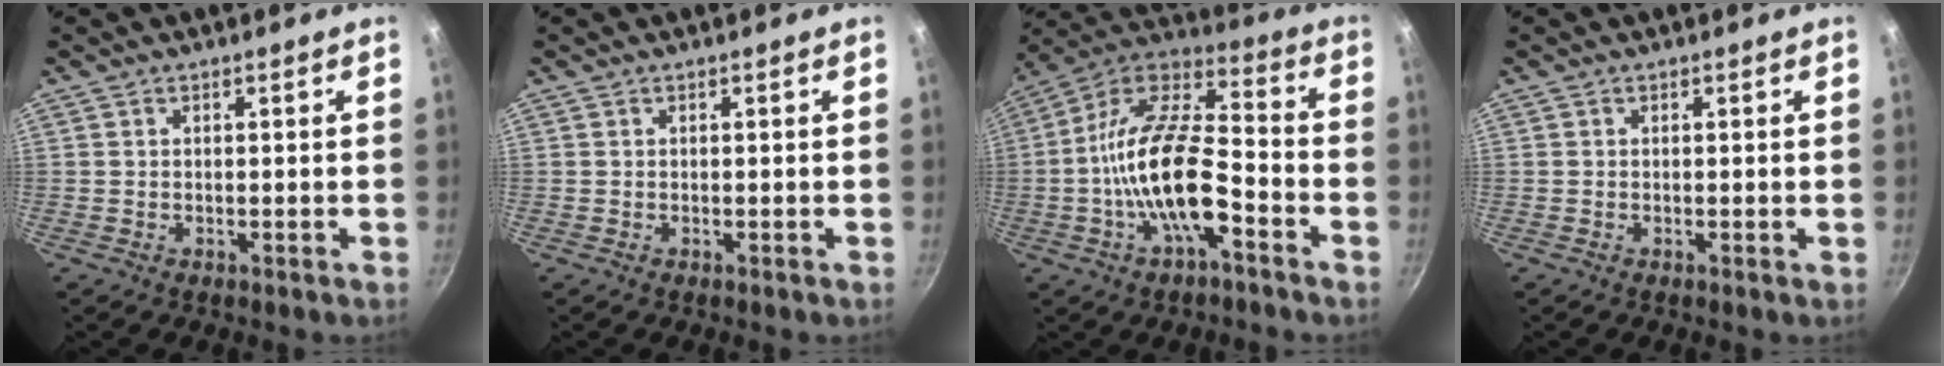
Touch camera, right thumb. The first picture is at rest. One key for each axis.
{"total": 0.0}
{"total": 18.3, "fx": -5.5, "fy": 7.3, "fz": 15.8, "tx": -0.281, "ty": 0.044, "tz": -0.120}
{"total": 0.0}